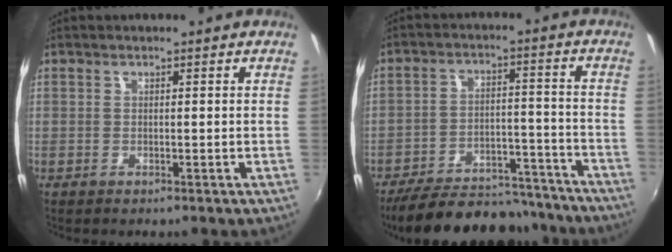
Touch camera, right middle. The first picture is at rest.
{"total": 21.4, "force": [-18.8, 7.3, 7.4], "torque": [-0.150, 0.027, -0.247]}